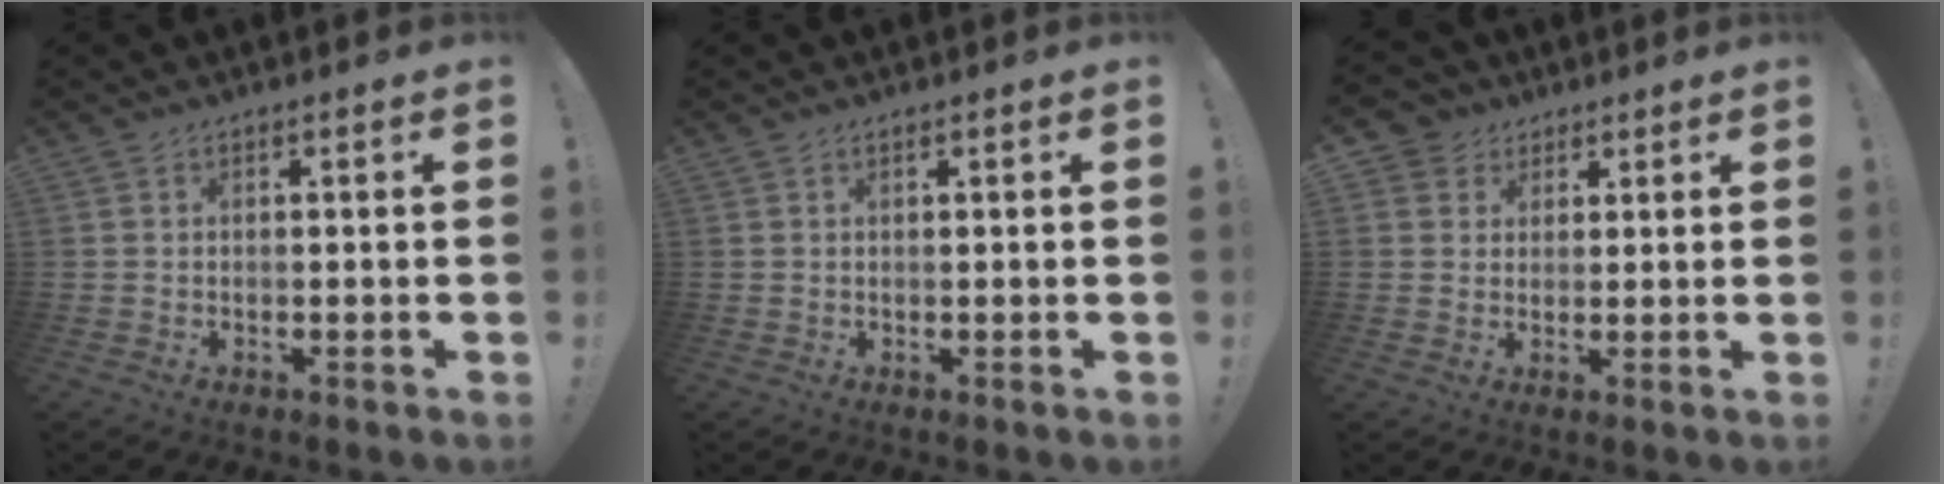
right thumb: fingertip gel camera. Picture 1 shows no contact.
{"total": 0.5, "force": [0.4, 0.0, 0.3], "torque": [-0.007, 0.000, 0.007]}
{"total": 5.0, "force": [2.3, 4.4, 0.6], "torque": [-0.007, -0.014, 0.043]}